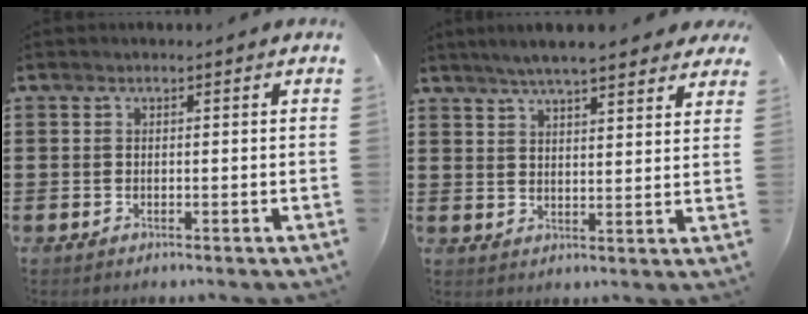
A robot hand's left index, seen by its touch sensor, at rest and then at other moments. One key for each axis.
{"total": 5.6, "fx": 5.0, "fy": 0.4, "fz": 2.4, "tx": -0.062, "ty": -0.013, "tz": 0.090}